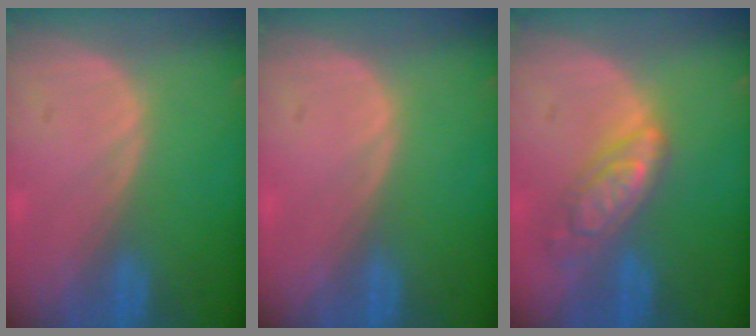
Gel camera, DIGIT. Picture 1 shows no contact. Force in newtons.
{"total": 0.0}
{"total": 6.4, "press": 5.6, "slide": 3.1}